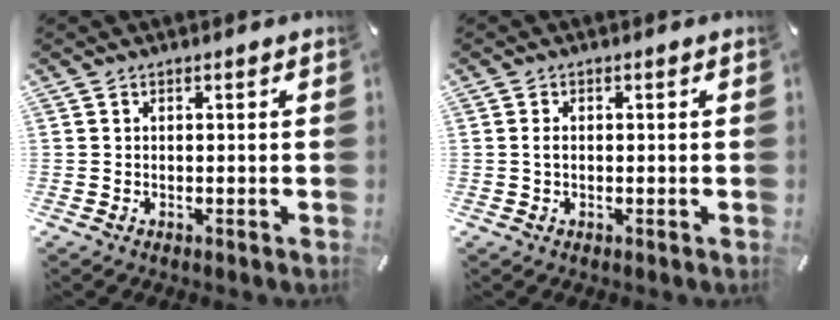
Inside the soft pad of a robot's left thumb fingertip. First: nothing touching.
{"total": 1.3, "force": [-0.1, 0.8, 1.0], "torque": [-0.021, 0.003, -0.003]}